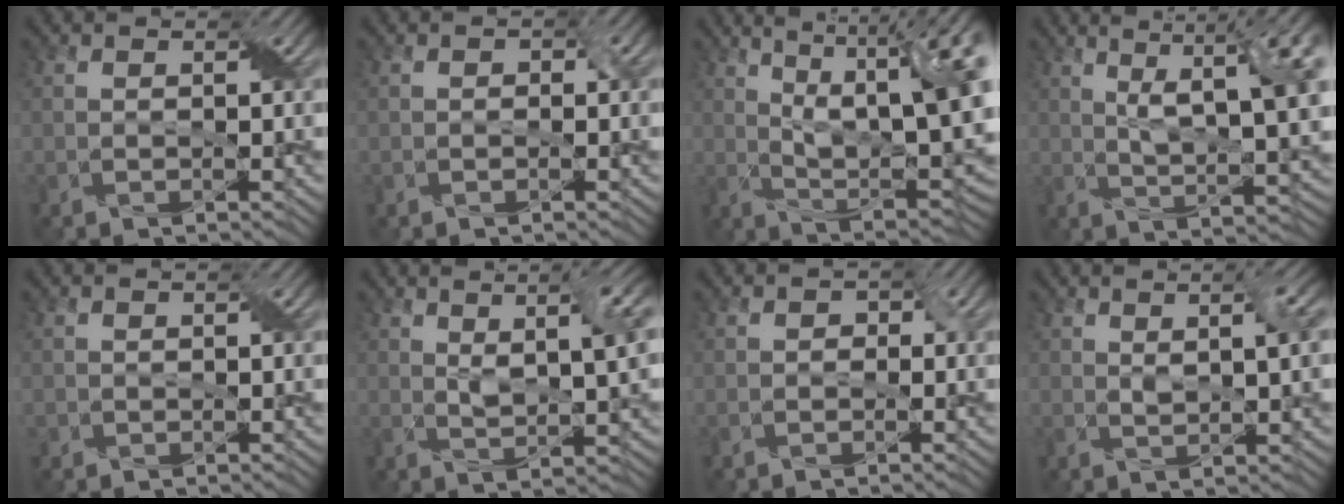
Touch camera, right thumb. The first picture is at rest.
{"total": 1.0, "force": [-0.3, 0.8, 0.6], "torque": [-0.009, -0.002, -0.005]}
{"total": 15.8, "force": [5.0, 6.8, 13.4], "torque": [-0.210, 0.027, 0.078]}
{"total": 12.8, "force": [3.8, 4.6, 11.3], "torque": [-0.179, 0.016, 0.053]}
{"total": 0.7, "force": [-0.1, 0.6, -0.2], "torque": [-0.004, -0.002, -0.001]}
{"total": 6.4, "force": [2.2, 1.8, 5.7], "torque": [-0.096, 0.007, 0.038]}
{"total": 1.4, "force": [-0.3, 1.3, 0.6], "torque": [-0.007, -0.003, -0.006]}
{"total": 3.1, "force": [1.1, 0.7, 2.9], "torque": [-0.053, 0.000, 0.022]}